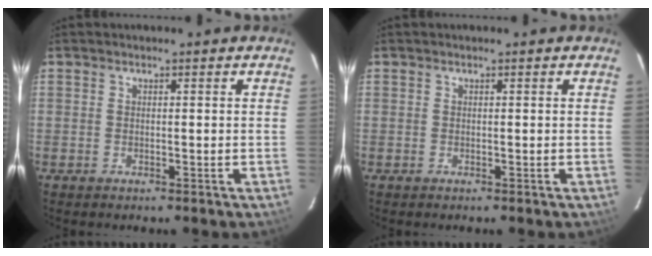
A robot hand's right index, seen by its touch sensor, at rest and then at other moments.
{"total": 0.0}